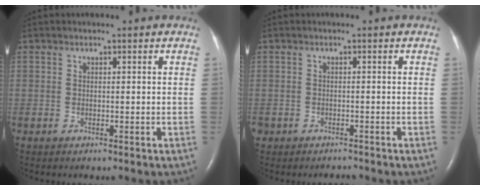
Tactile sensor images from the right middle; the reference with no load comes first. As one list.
[{"total": 1.6, "force": [-1.4, 0.8, 0.1], "torque": [-0.009, -0.003, -0.021]}]